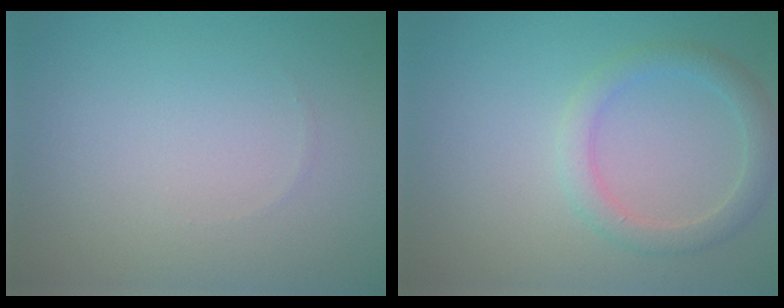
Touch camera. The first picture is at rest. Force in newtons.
{"total": 2.5, "press": 2.5, "slide": 0.1}